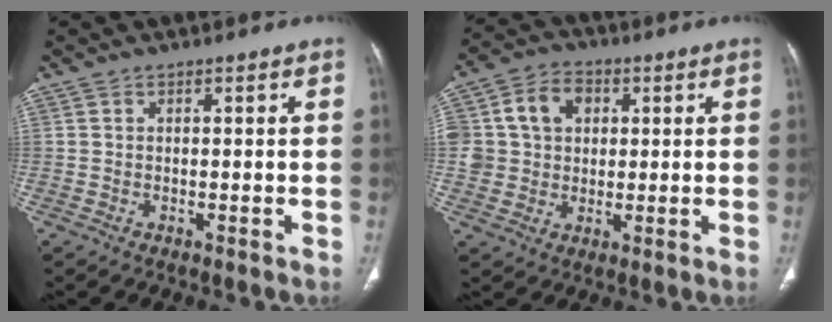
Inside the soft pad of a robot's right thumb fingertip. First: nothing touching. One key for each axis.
{"total": 11.9, "fx": 2.6, "fy": 9.8, "fz": 6.3, "tx": -0.099, "ty": 0.015, "tz": 0.047}